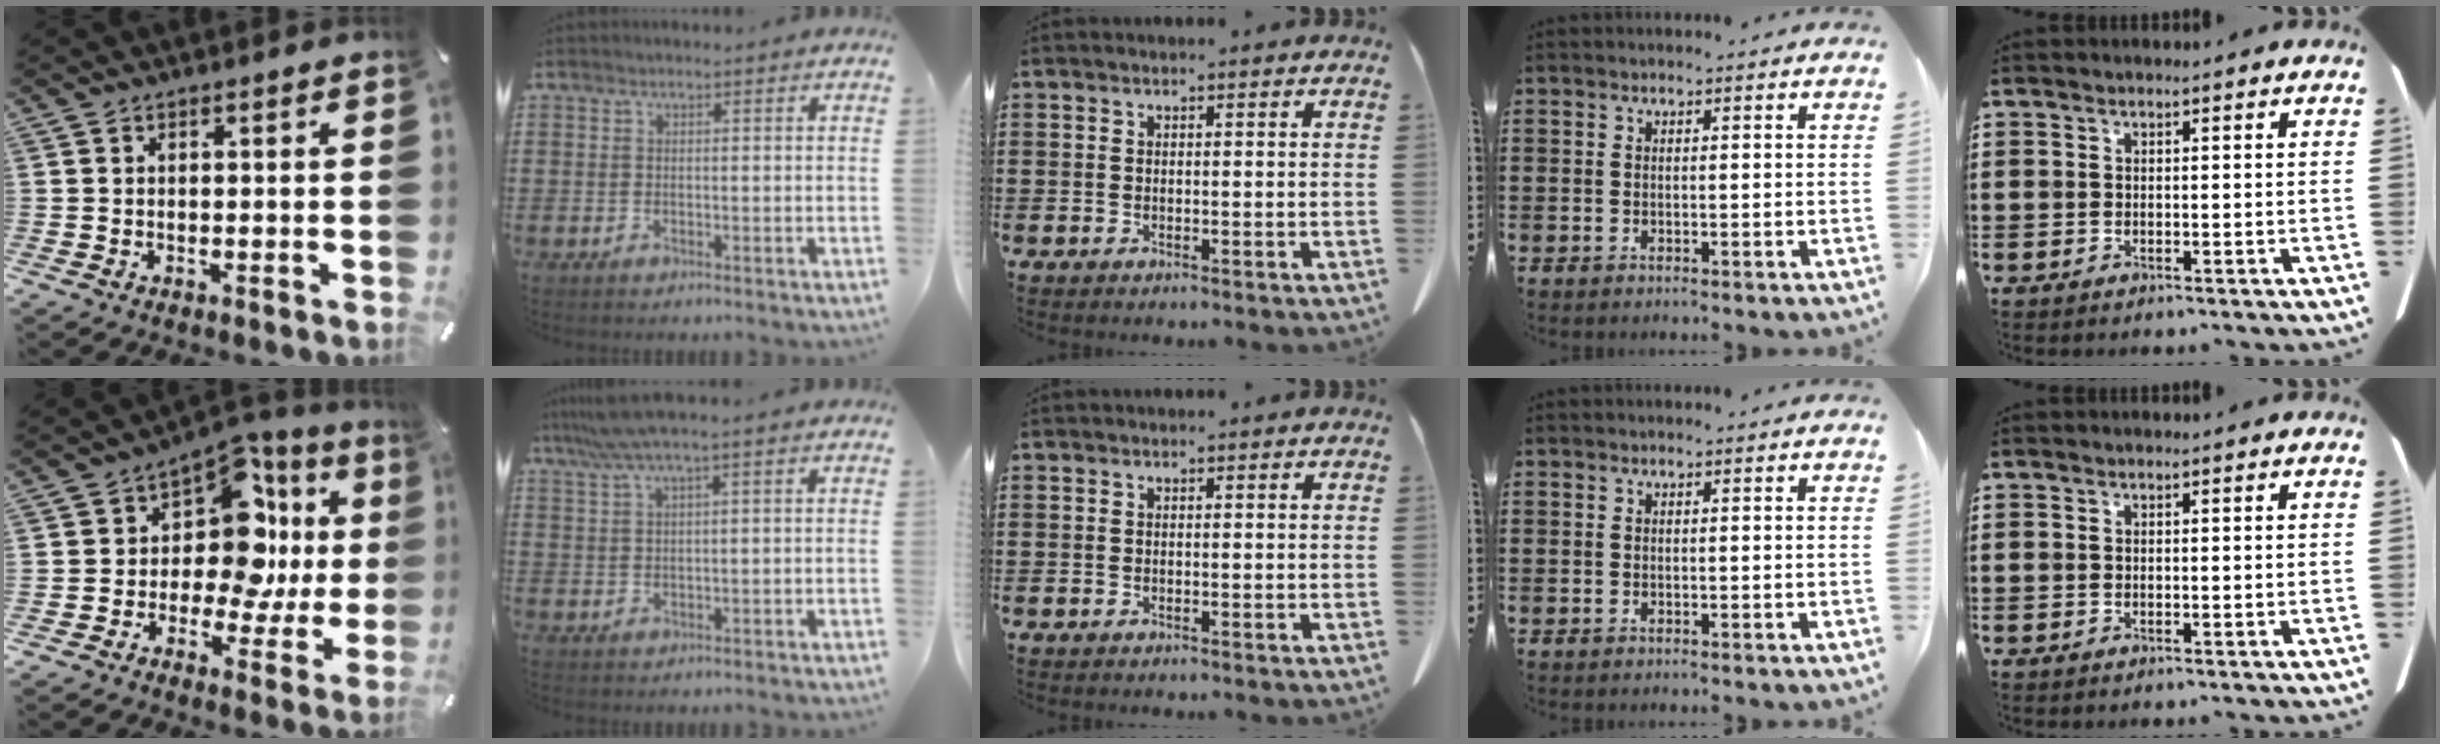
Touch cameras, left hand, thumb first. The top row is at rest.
{"thumb": {"total": 14.0, "force": [3.2, 9.1, 10.1], "torque": [-0.152, -0.040, 0.052]}, "index": {"total": 4.6, "force": [2.7, -0.1, 3.8], "torque": [-0.086, -0.001, 0.046]}}